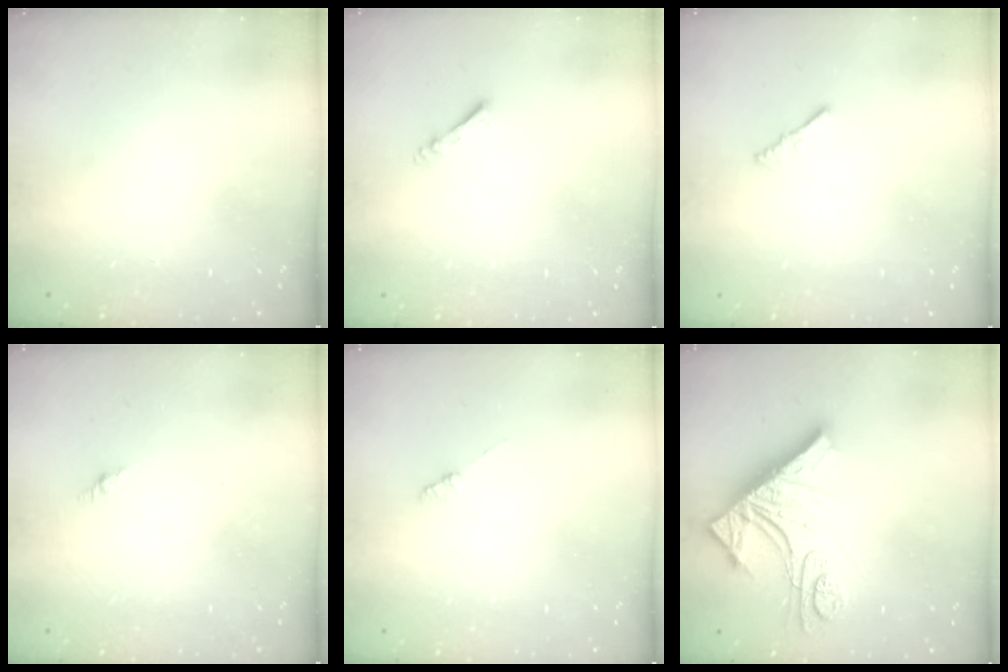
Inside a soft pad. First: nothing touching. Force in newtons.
{"total": 2.2, "press": 2.1, "slide": 0.4}
{"total": 0.7, "press": 0.6, "slide": 0.3}
{"total": 0.0}
{"total": 0.9, "press": 0.8, "slide": 0.2}
{"total": 16.3, "press": 16.3, "slide": 1.5}